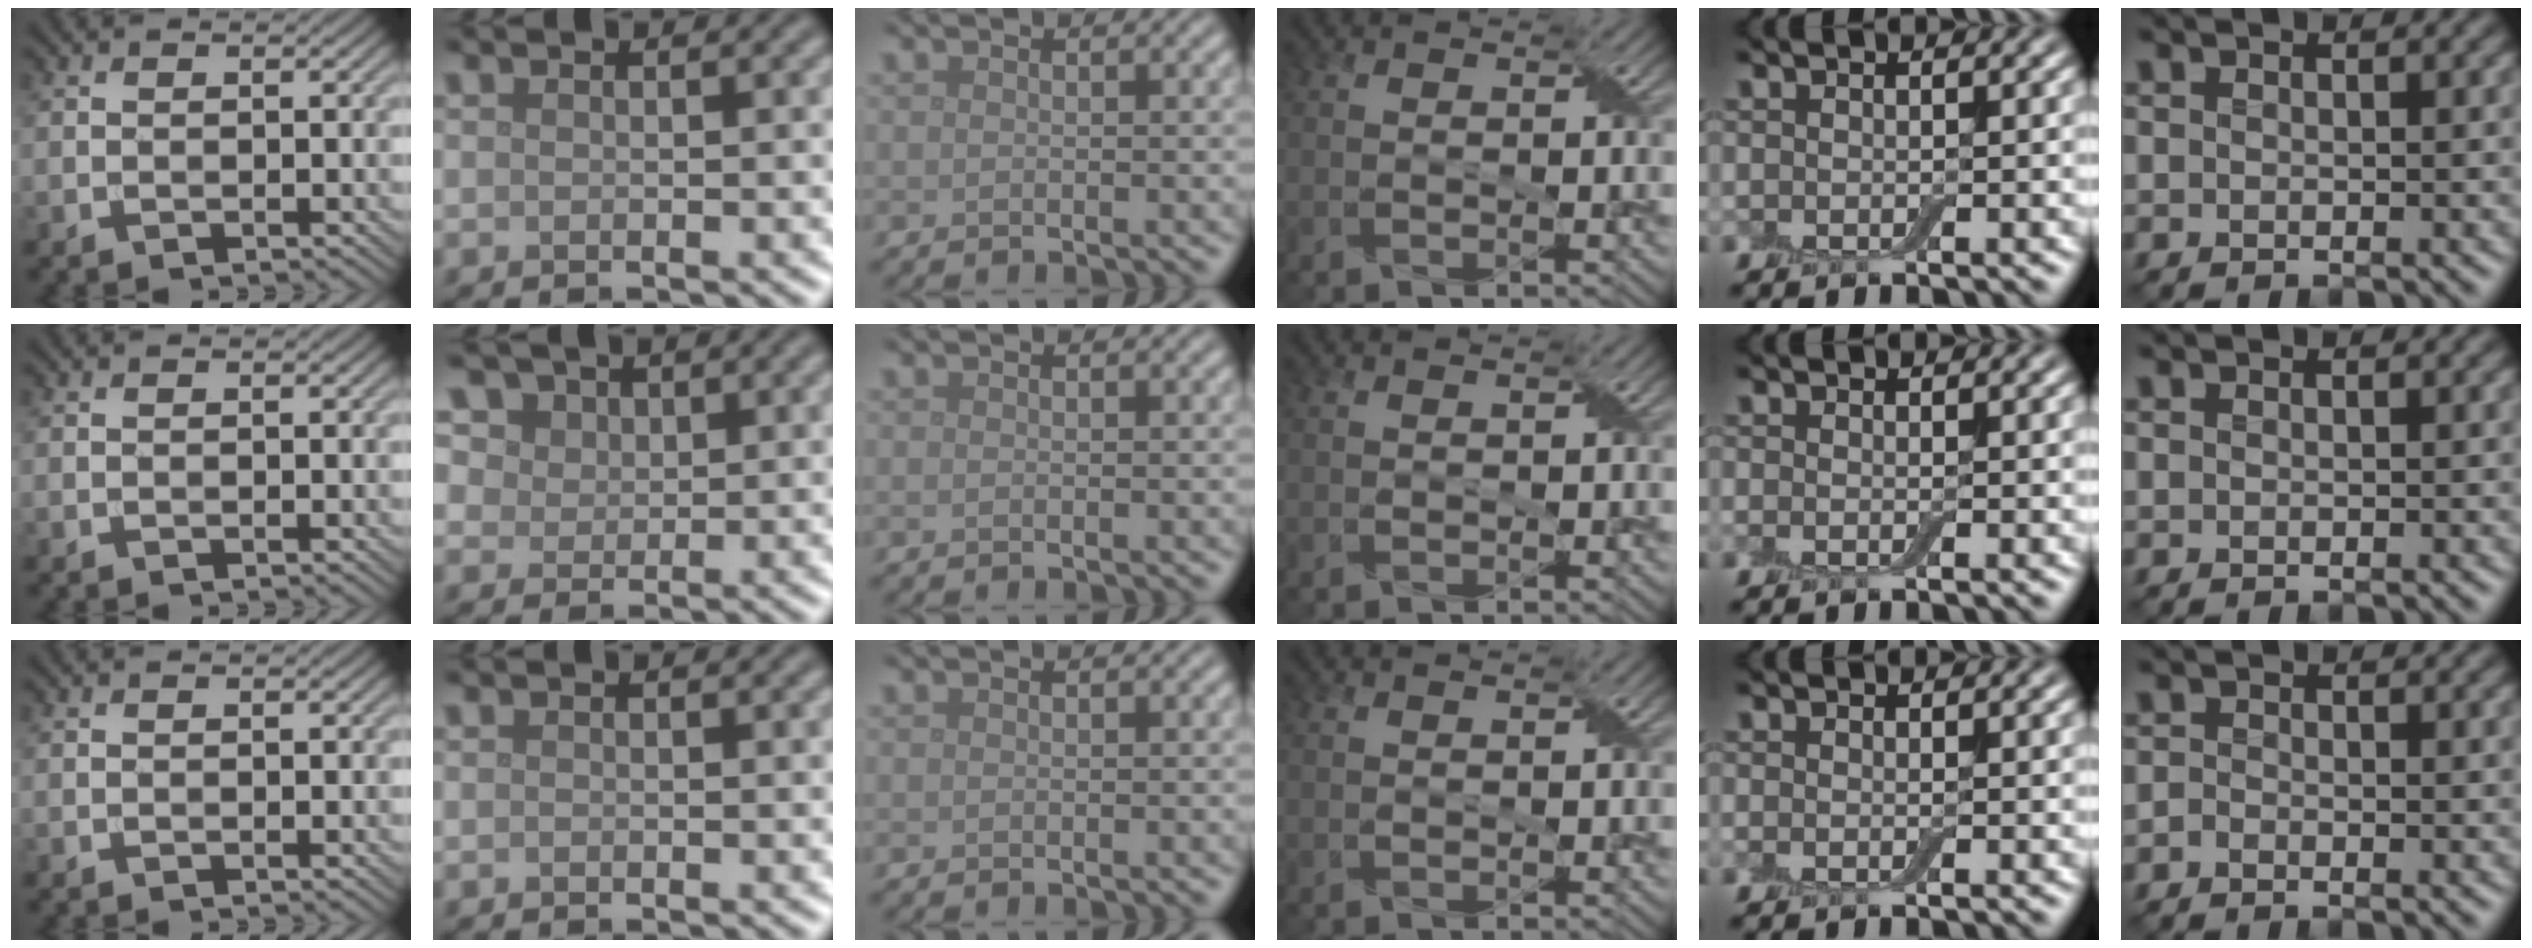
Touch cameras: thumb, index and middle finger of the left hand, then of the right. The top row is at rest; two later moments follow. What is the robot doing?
{"motion": "fold", "object": "cloth"}